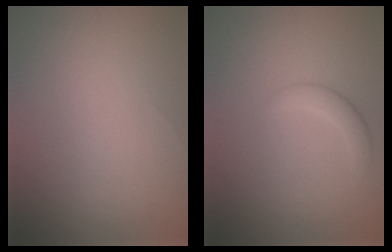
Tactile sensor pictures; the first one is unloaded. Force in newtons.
{"total": 1.7, "press": 1.7, "slide": 0.1}